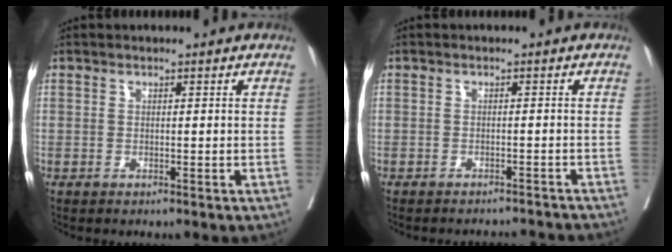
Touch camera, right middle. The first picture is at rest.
{"total": 6.9, "force": [-6.8, 0.8, 0.8], "torque": [-0.004, 0.006, -0.075]}